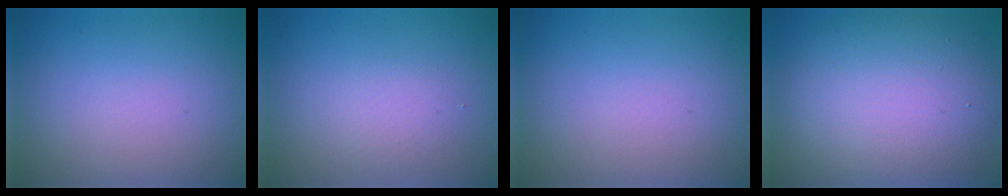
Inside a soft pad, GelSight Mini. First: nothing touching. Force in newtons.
{"total": 1.6, "press": 1.6, "slide": 0.2}
{"total": 0.0}
{"total": 12.6, "press": 12.5, "slide": 0.9}